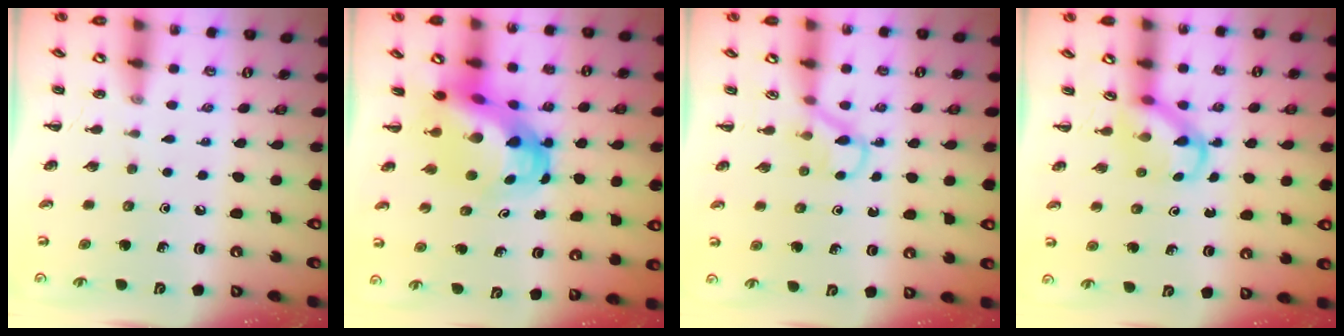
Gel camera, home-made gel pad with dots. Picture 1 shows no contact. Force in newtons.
{"total": 7.2, "press": 6.9, "slide": 2.2}
{"total": 3.3, "press": 3.1, "slide": 1.1}
{"total": 3.5, "press": 3.3, "slide": 1.2}